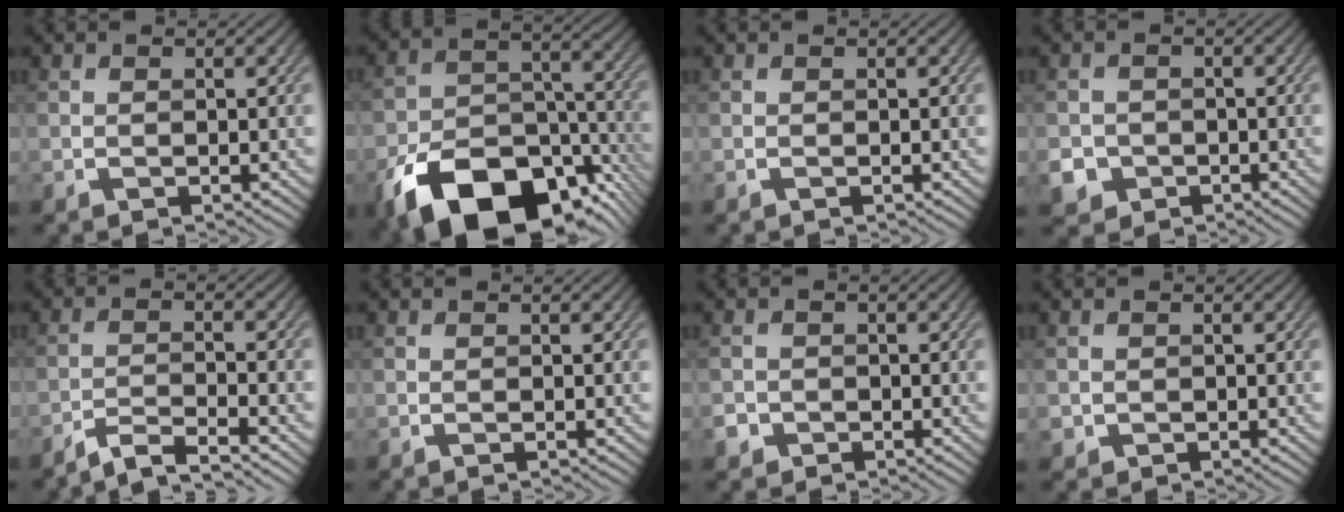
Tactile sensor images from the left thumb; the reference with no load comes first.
{"total": 17.1, "force": [-10.1, 9.5, 10.0], "torque": [-0.182, -0.044, -0.164]}
{"total": 0.0}
{"total": 4.8, "force": [-2.4, 4.0, 1.1], "torque": [-0.021, -0.011, -0.051]}
{"total": 4.5, "force": [-4.0, 0.4, 2.0], "torque": [-0.031, 0.005, -0.084]}
{"total": 0.0}
{"total": 2.2, "force": [-1.3, 1.7, 0.4], "torque": [-0.007, -0.006, -0.028]}
{"total": 1.1, "force": [-0.4, 1.0, 0.0], "torque": [0.003, -0.007, -0.010]}